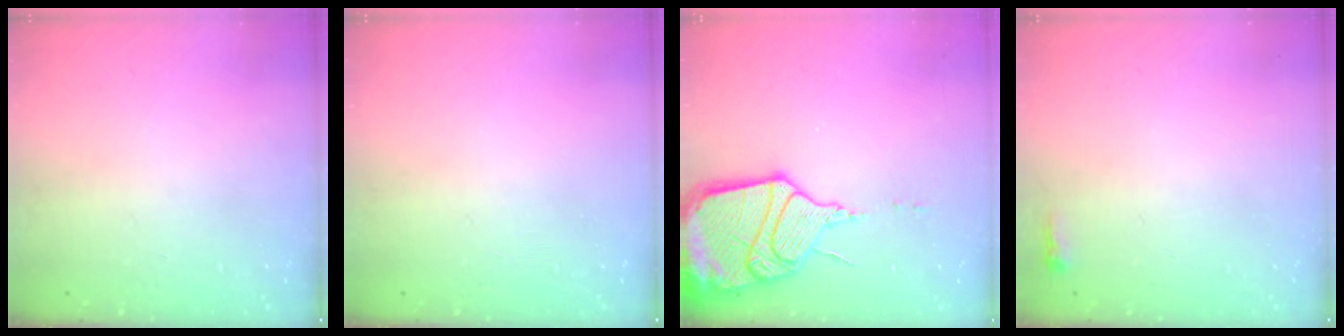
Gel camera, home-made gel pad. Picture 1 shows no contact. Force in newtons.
{"total": 0.9, "press": 0.0, "slide": 0.9}
{"total": 19.2, "press": 18.4, "slide": 5.2}
{"total": 2.3, "press": 2.2, "slide": 0.7}